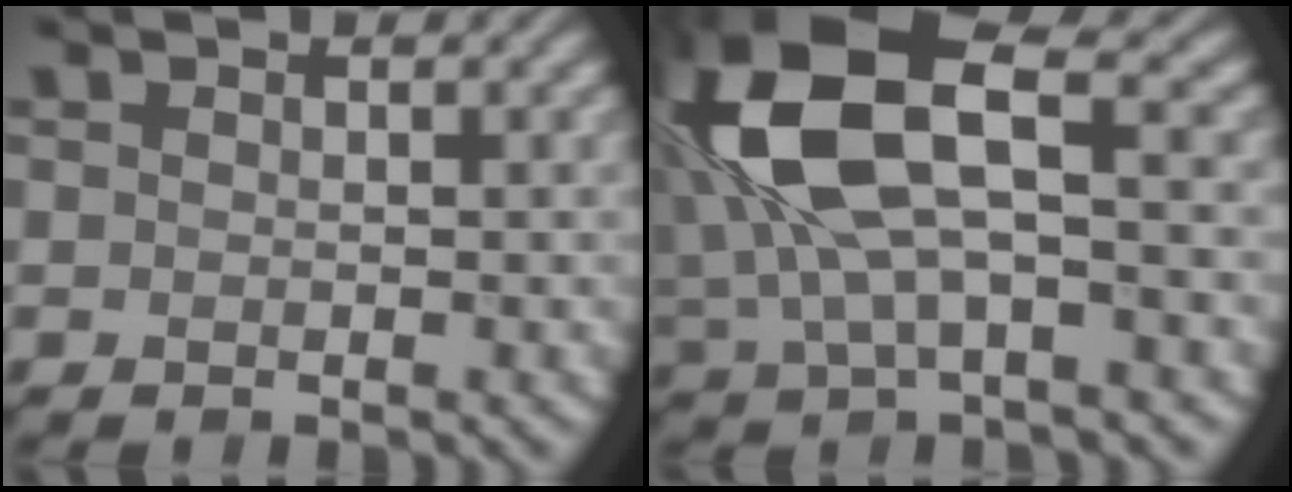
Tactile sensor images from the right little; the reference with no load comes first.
{"total": 12.6, "force": [2.4, 5.8, 10.9], "torque": [-0.262, 0.013, 0.048]}